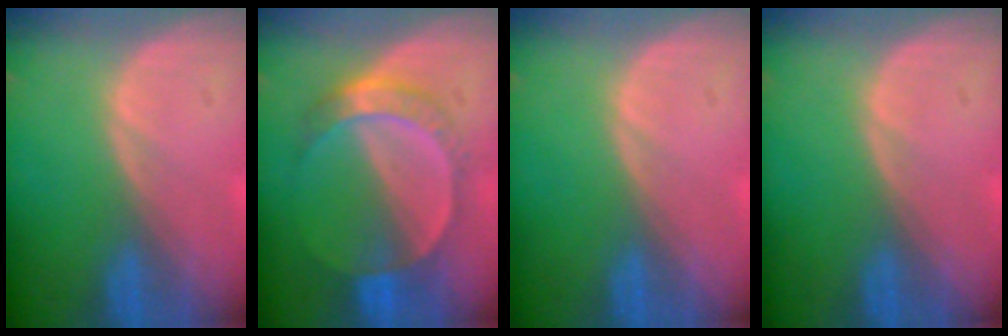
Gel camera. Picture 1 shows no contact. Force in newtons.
{"total": 7.3, "press": 6.4, "slide": 3.6}
{"total": 0.0}
{"total": 0.0}